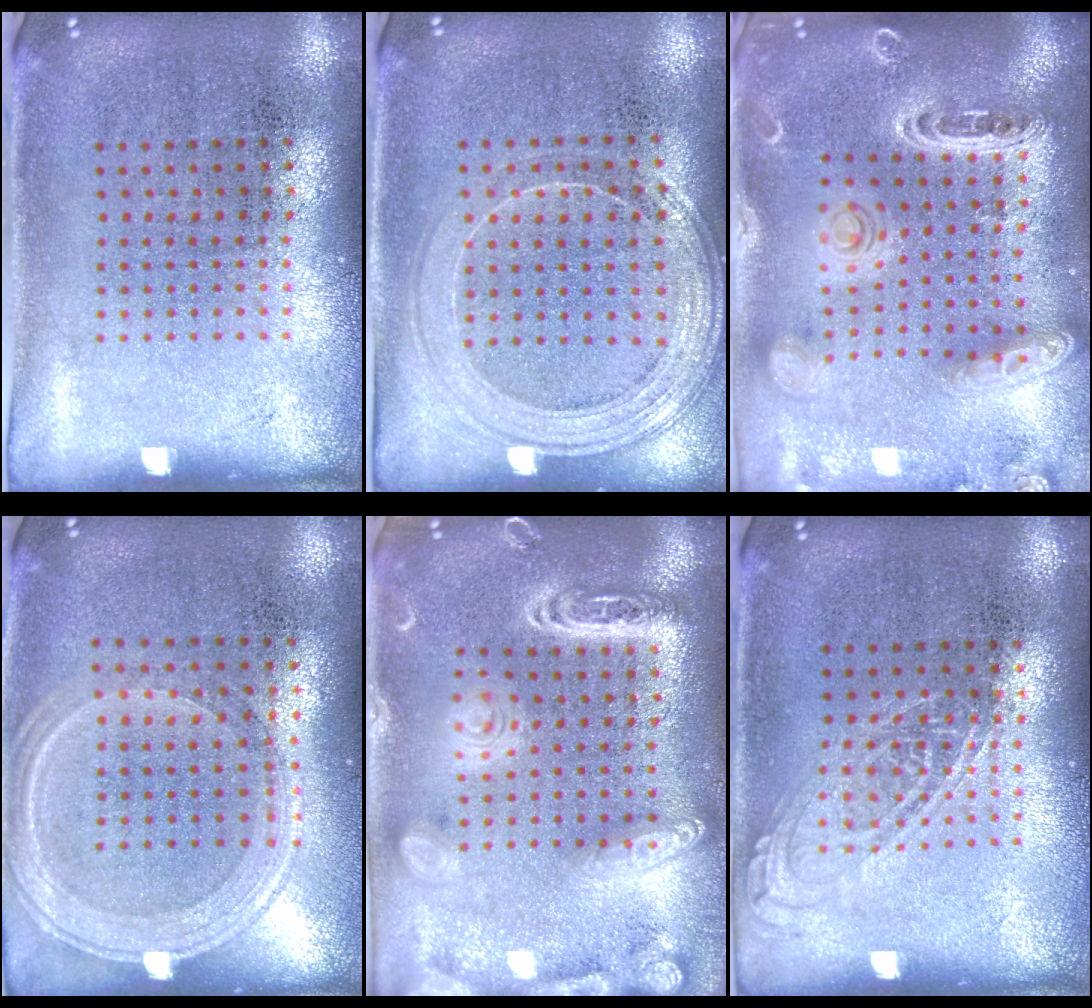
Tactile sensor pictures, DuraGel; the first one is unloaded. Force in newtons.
{"total": 1.5, "press": 1.5, "slide": 0.4}
{"total": 2.2, "press": 2.1, "slide": 0.7}
{"total": 1.3, "press": 1.3, "slide": 0.3}
{"total": 4.0, "press": 4.0, "slide": 0.4}
{"total": 1.0, "press": 1.0, "slide": 0.2}